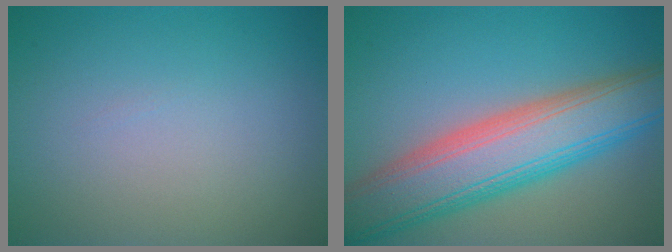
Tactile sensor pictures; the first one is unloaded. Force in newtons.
{"total": 9.9, "press": 9.9, "slide": 0.4}